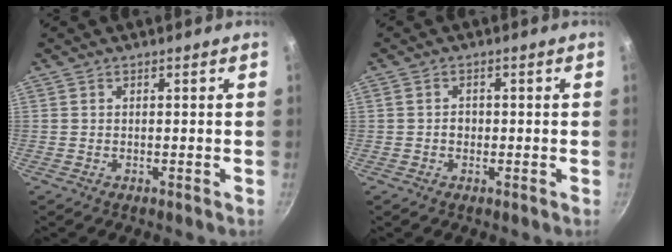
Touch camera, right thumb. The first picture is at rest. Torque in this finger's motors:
{"motor_torque": [-0.34, 0.13, 0.55, -0.51, 0.00]}